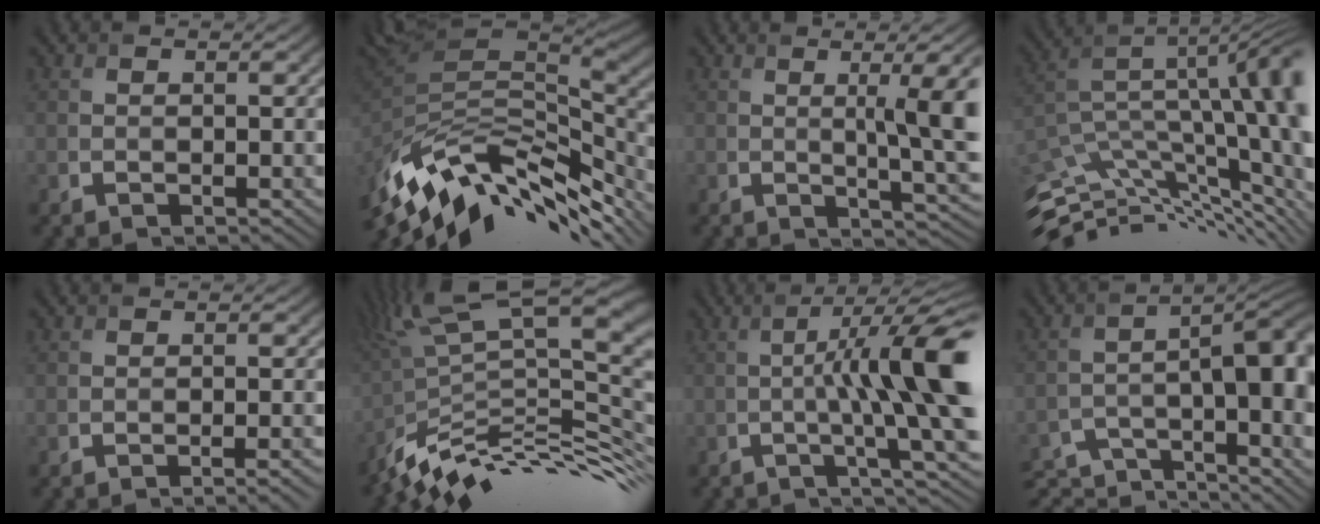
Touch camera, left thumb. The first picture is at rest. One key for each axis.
{"total": 13.6, "fx": -7.0, "fy": 5.5, "fz": 10.2, "tx": -0.208, "ty": -0.013, "tz": -0.128}
{"total": 8.8, "fx": 0.7, "fy": 1.9, "fz": 8.5, "tx": -0.109, "ty": 0.015, "tz": 0.020}
{"total": 13.9, "fx": -2.9, "fy": 6.2, "fz": 12.0, "tx": -0.215, "ty": -0.016, "tz": -0.027}
{"total": 2.1, "fx": -1.2, "fy": 0.5, "fz": 1.7, "tx": -0.015, "ty": 0.006, "tz": -0.025}
{"total": 13.1, "fx": -2.6, "fy": 3.6, "fz": 12.3, "tx": -0.204, "ty": 0.020, "tz": -0.043}
{"total": 12.6, "fx": -0.4, "fy": 1.8, "fz": 12.5, "tx": -0.166, "ty": 0.003, "tz": 0.004}
{"total": 11.1, "fx": -7.3, "fy": 3.0, "fz": 7.8, "tx": -0.126, "ty": -0.011, "tz": -0.106}